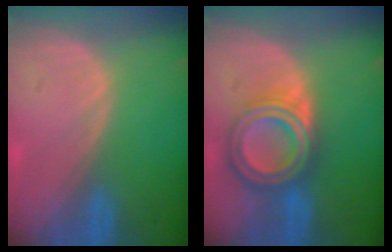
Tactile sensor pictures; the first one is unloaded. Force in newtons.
{"total": 7.9, "press": 7.9, "slide": 0.5}